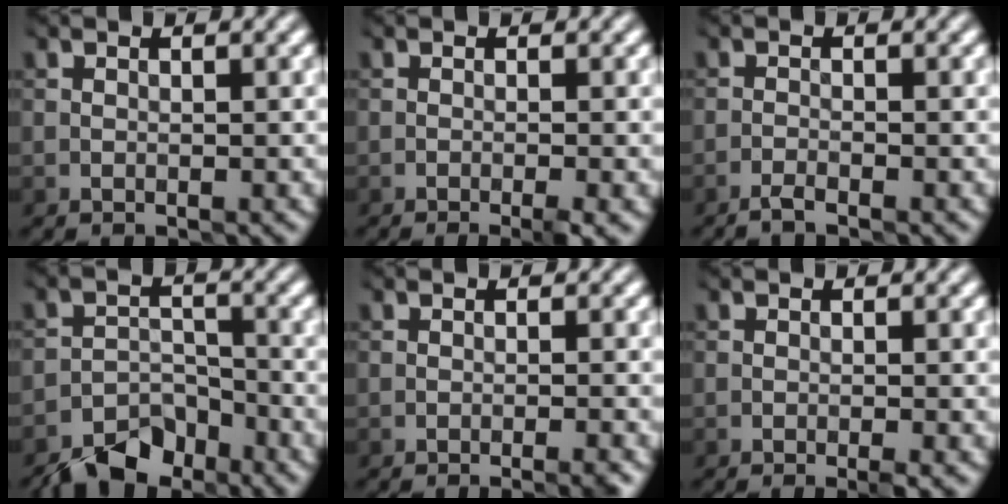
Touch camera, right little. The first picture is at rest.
{"total": 2.9, "force": [-1.7, 0.3, 2.3], "torque": [-0.044, -0.003, -0.028]}
{"total": 1.0, "force": [-0.9, -0.3, 0.4], "torque": [-0.009, 0.000, -0.022]}
{"total": 6.0, "force": [-5.0, 2.7, 2.1], "torque": [-0.027, -0.006, -0.093]}
{"total": 2.4, "force": [-1.8, 0.2, 1.6], "torque": [-0.033, 0.004, -0.024]}
{"total": 1.9, "force": [-1.1, 0.2, 1.6], "torque": [-0.032, -0.002, -0.020]}